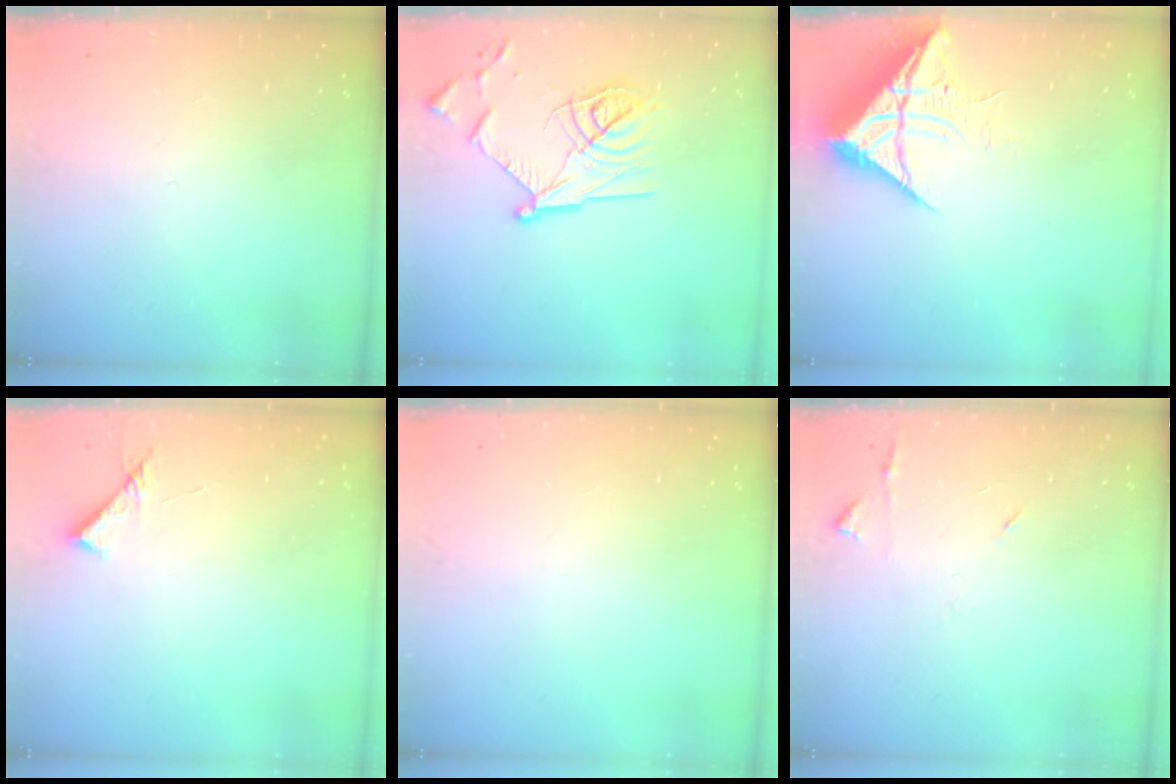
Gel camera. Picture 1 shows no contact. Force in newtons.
{"total": 18.1, "press": 18.1, "slide": 1.0}
{"total": 10.3, "press": 10.3, "slide": 1.1}
{"total": 6.9, "press": 6.9, "slide": 0.7}
{"total": 0.0}
{"total": 5.8, "press": 5.8, "slide": 0.7}